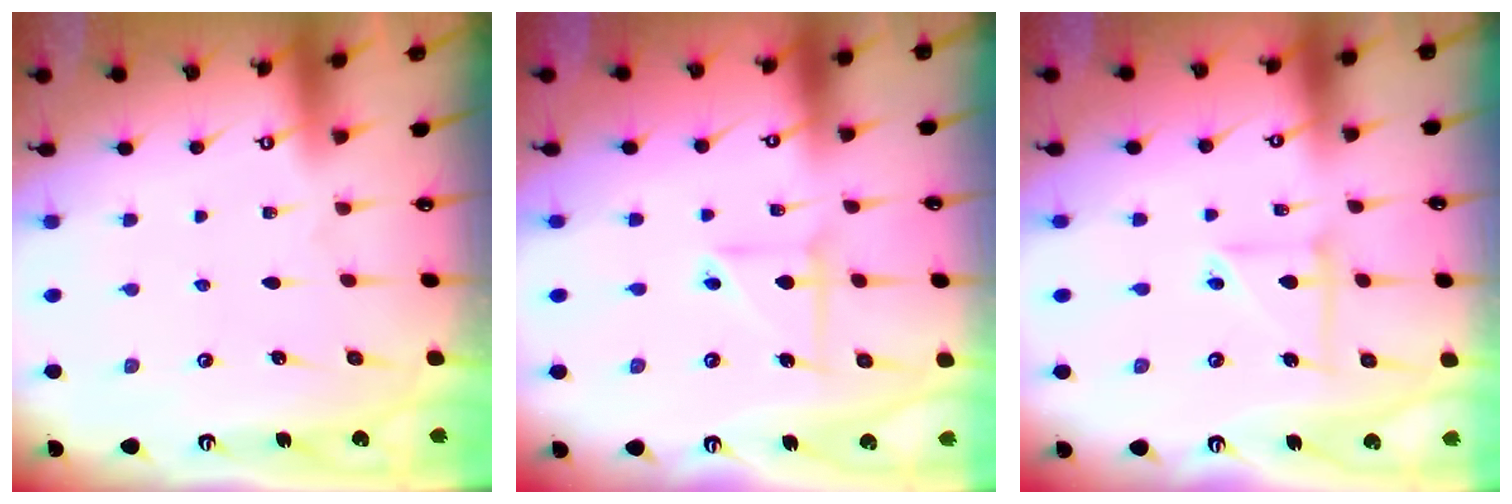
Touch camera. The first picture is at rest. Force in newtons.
{"total": 4.4, "press": 4.2, "slide": 1.4}
{"total": 5.3, "press": 5.3, "slide": 0.5}